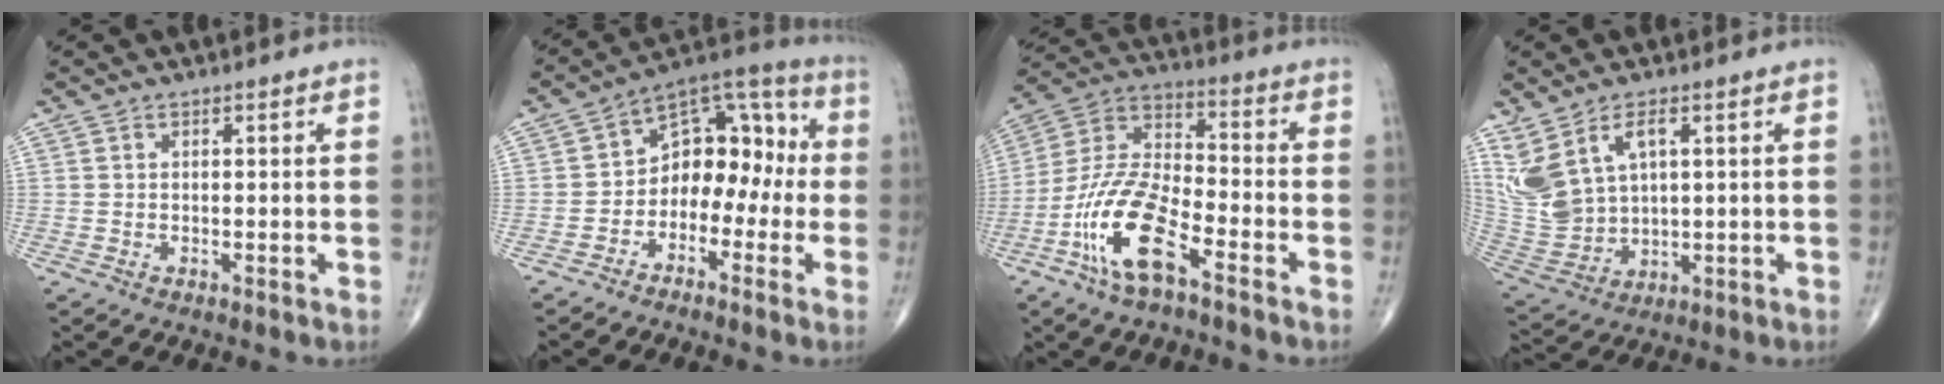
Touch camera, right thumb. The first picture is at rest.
{"total": 12.4, "force": [-2.2, 8.5, 8.8], "torque": [-0.086, 0.062, -0.052]}
{"total": 14.7, "force": [-7.5, 5.1, 11.5], "torque": [-0.241, 0.046, -0.150]}
{"total": 11.1, "force": [4.8, 6.1, 8.0], "torque": [-0.171, -0.015, 0.117]}